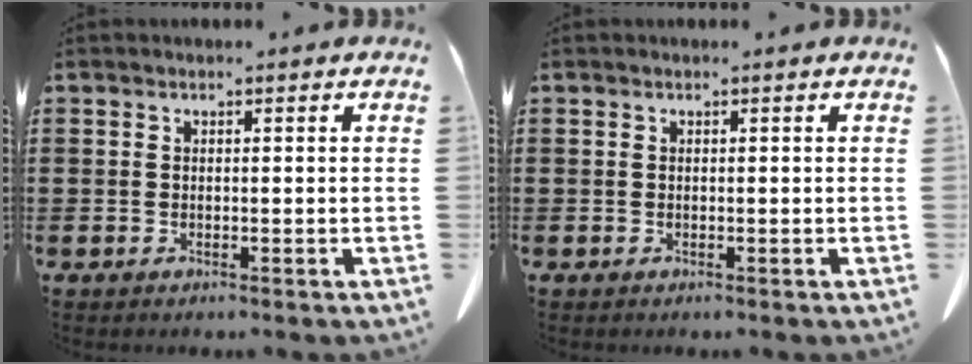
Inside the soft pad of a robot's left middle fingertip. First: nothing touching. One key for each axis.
{"total": 0.0}